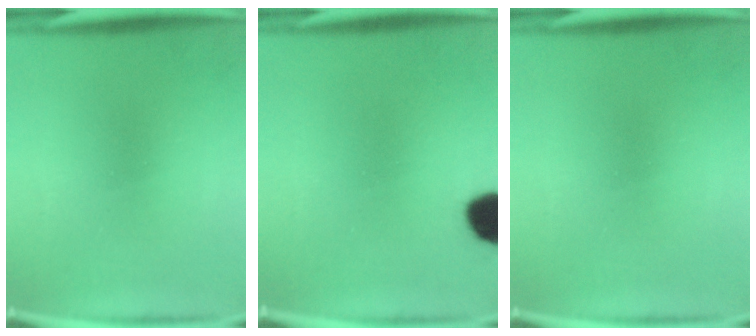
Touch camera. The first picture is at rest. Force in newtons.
{"total": 8.6}
{"total": 0.0}